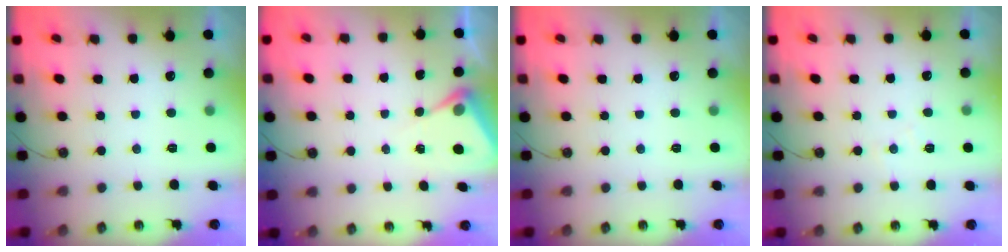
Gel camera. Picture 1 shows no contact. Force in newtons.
{"total": 5.6, "press": 5.6, "slide": 0.4}
{"total": 0.0}
{"total": 4.8, "press": 4.7, "slide": 0.7}